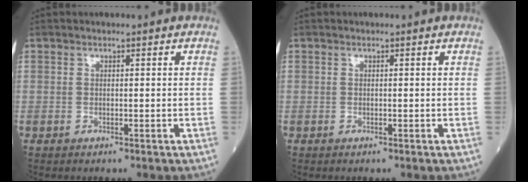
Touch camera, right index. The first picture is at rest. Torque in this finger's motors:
{"motor_torque": [0.00, 0.00, -0.01, -0.01]}